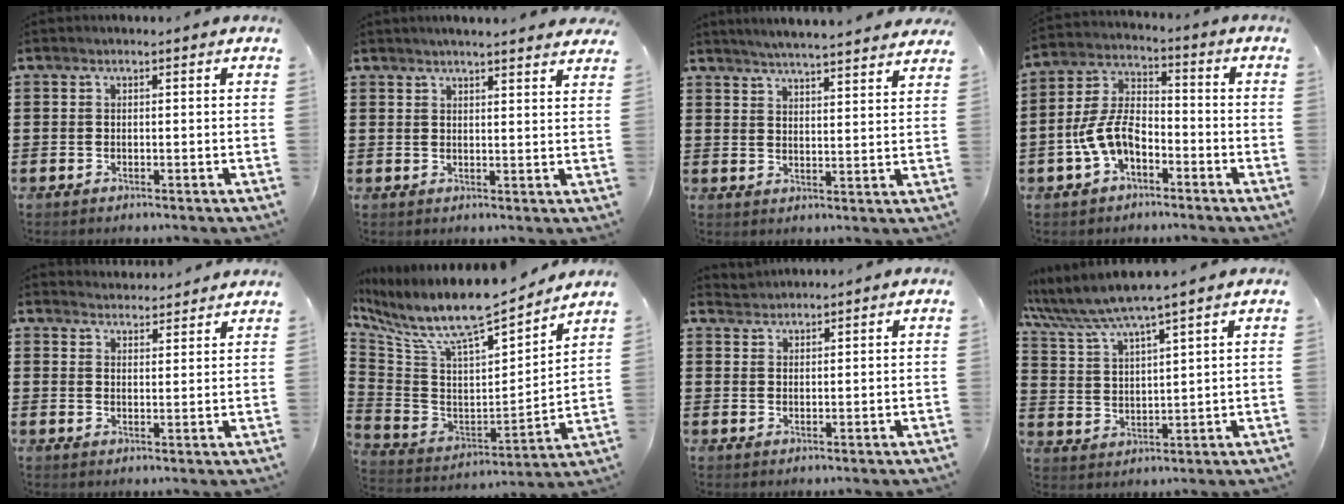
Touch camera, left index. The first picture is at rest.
{"total": 2.6, "force": [2.5, -0.3, 0.6], "torque": [-0.019, -0.007, 0.047]}
{"total": 4.3, "force": [4.2, -0.6, 0.7], "torque": [-0.031, -0.025, 0.071]}
{"total": 7.9, "force": [-3.8, 4.3, 5.4], "torque": [-0.140, 0.003, -0.082]}
{"total": 3.0, "force": [3.0, 0.2, -0.2], "torque": [0.003, -0.015, 0.055]}
{"total": 9.7, "force": [8.1, 1.8, 4.9], "torque": [-0.133, -0.069, 0.137]}
{"total": 1.6, "force": [1.6, 0.1, -0.3], "torque": [0.001, 0.002, 0.033]}
{"total": 5.7, "force": [4.9, -0.1, 2.9], "torque": [-0.077, -0.028, 0.081]}